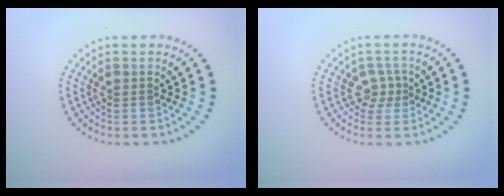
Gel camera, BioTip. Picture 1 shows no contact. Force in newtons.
{"total": 1.7, "press": 1.4, "slide": 1.1}